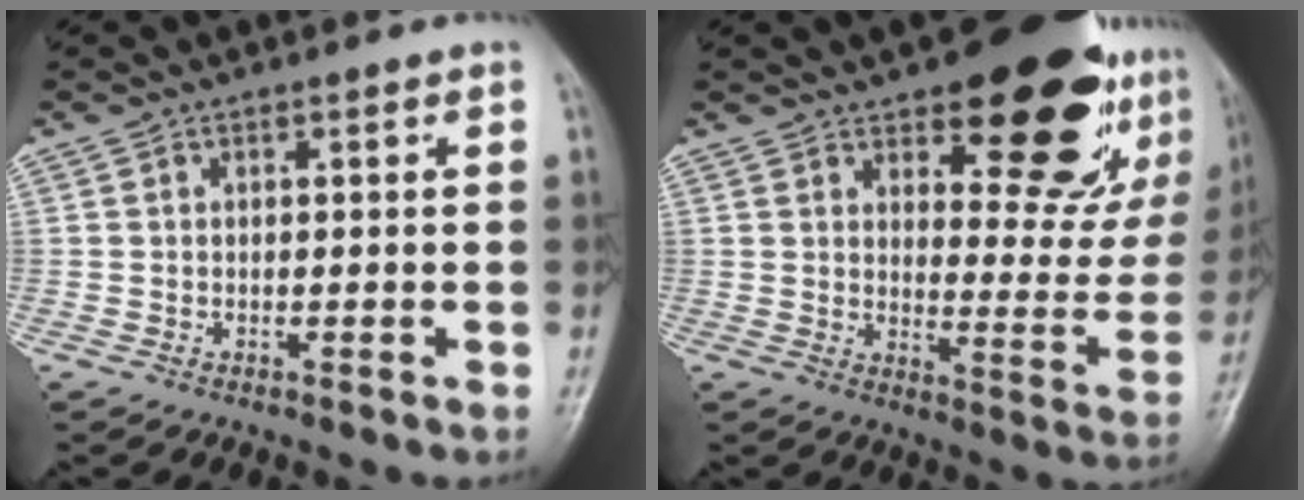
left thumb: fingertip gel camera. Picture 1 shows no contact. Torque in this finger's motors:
{"motor_torque": [0.89, 0.55, 1.62, -1.15, 0.16]}